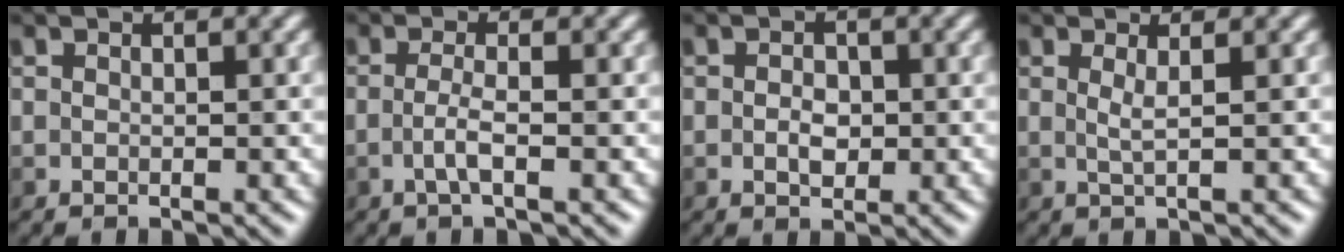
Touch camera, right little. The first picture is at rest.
{"total": 1.6, "force": [-0.7, -0.1, 1.4], "torque": [-0.035, 0.002, -0.015]}
{"total": 1.7, "force": [-0.3, 1.2, 1.2], "torque": [-0.014, 0.001, -0.008]}
{"total": 1.1, "force": [0.3, -0.2, 1.0], "torque": [-0.024, 0.002, 0.009]}